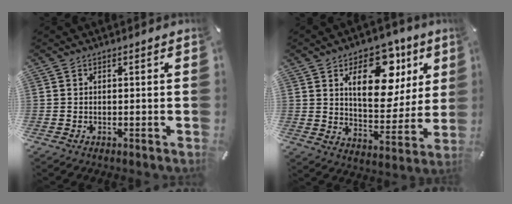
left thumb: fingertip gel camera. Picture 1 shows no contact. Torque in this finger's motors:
{"motor_torque": [1.10, 1.10, 1.82, -0.96, 0.20]}